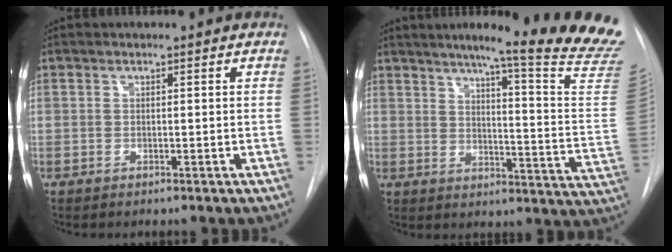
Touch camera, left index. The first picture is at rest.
{"total": 23.0, "force": [19.3, -1.3, 12.5], "torque": [-0.163, -0.105, 0.227]}